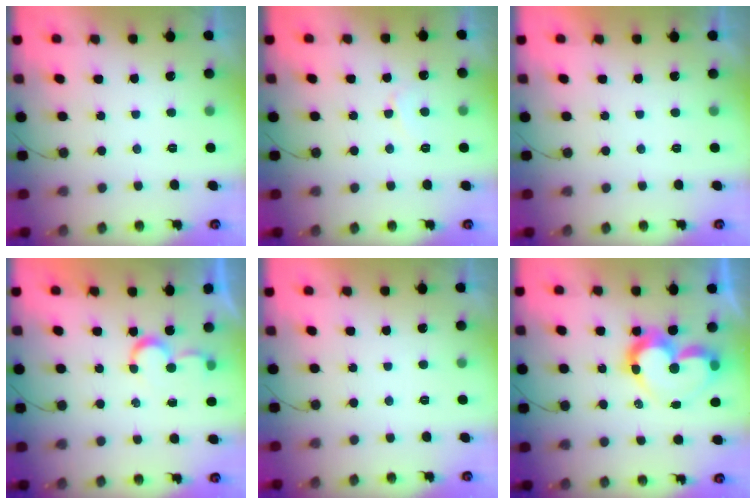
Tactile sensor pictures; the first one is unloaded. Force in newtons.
{"total": 4.2, "press": 4.2, "slide": 0.3}
{"total": 1.7, "press": 1.7, "slide": 0.1}
{"total": 4.7, "press": 4.6, "slide": 0.4}
{"total": 1.8, "press": 1.8, "slide": 0.1}
{"total": 12.4, "press": 12.3, "slide": 1.1}